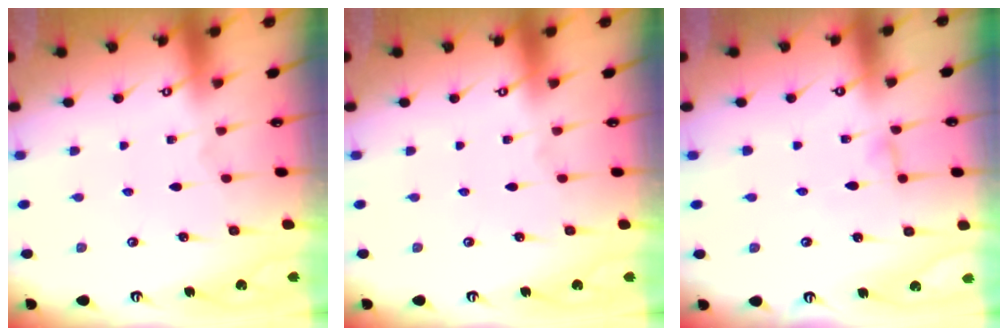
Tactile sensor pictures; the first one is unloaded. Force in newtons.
{"total": 0.0}
{"total": 2.5, "press": 2.5, "slide": 0.2}